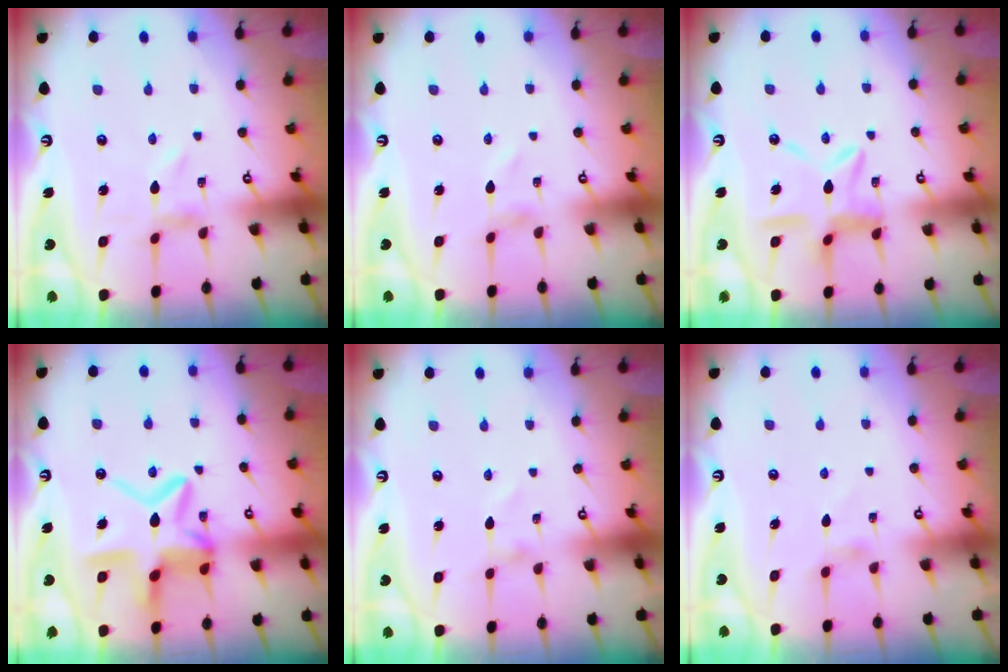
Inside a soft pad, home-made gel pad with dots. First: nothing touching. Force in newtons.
{"total": 1.2, "press": 1.2, "slide": 0.1}
{"total": 13.7, "press": 13.7, "slide": 1.2}
{"total": 15.5, "press": 15.5, "slide": 1.2}
{"total": 1.0, "press": 1.0, "slide": 0.1}
{"total": 1.8, "press": 1.8, "slide": 0.4}